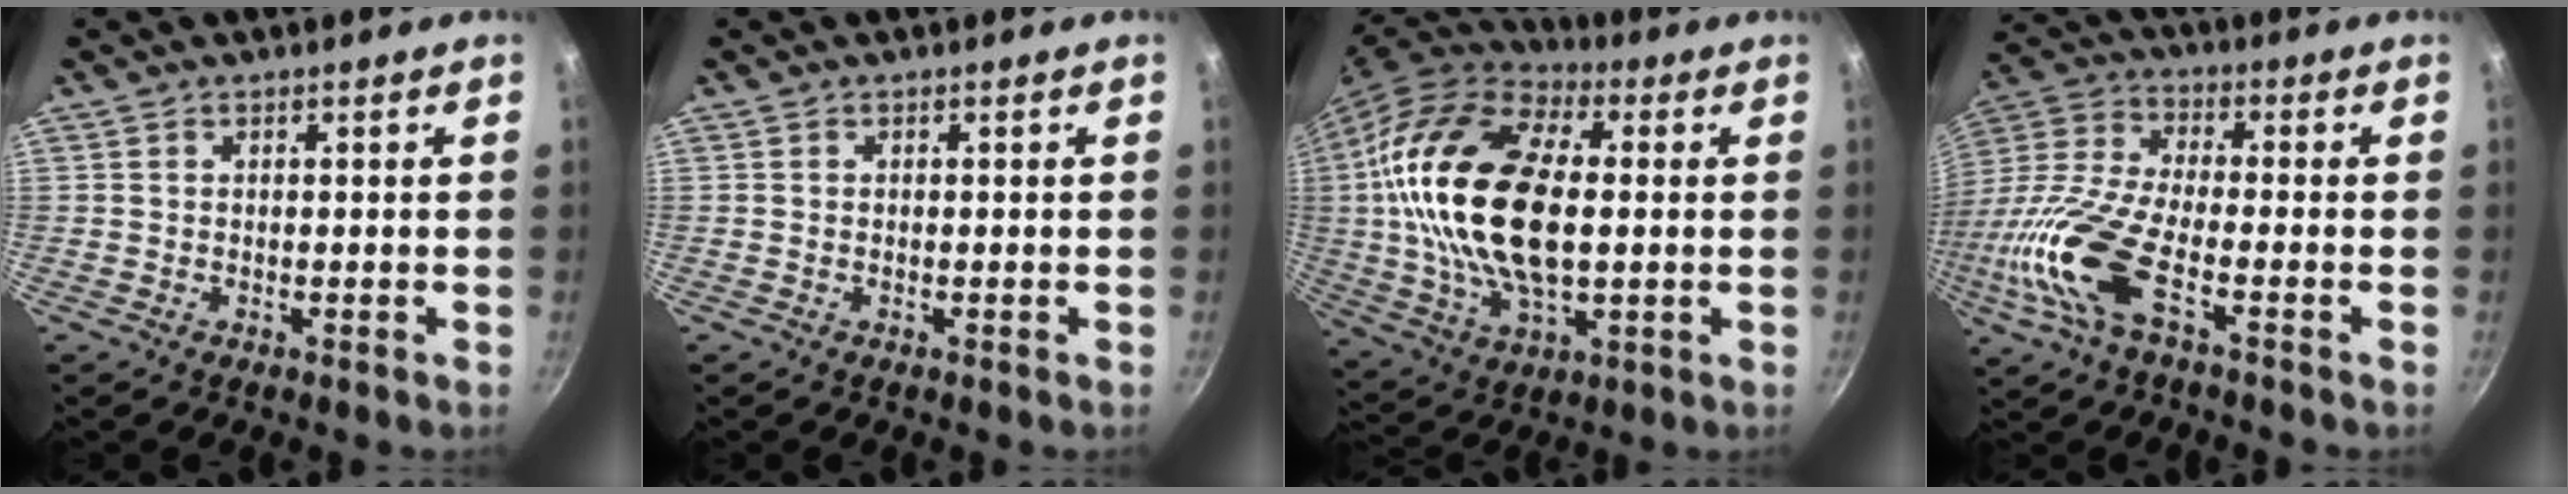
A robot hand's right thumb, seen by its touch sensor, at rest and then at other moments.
{"total": 0.0}
{"total": 25.5, "force": [2.0, 13.9, 21.3], "torque": [-0.400, 0.010, 0.027]}
{"total": 16.0, "force": [-5.8, 5.6, 13.8], "torque": [-0.296, 0.019, -0.133]}